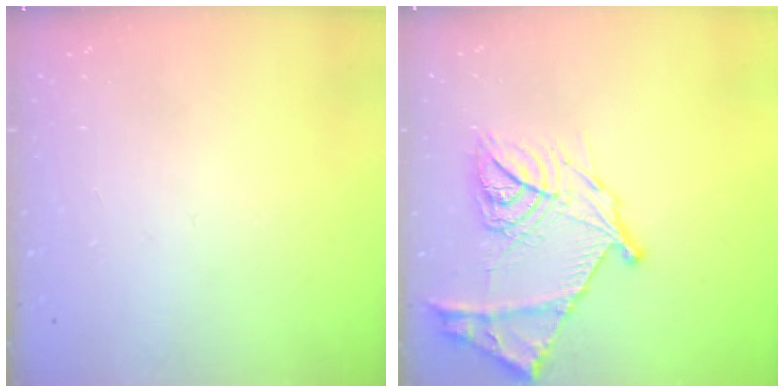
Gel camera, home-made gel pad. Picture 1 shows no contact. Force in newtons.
{"total": 19.1, "press": 19.0, "slide": 1.8}